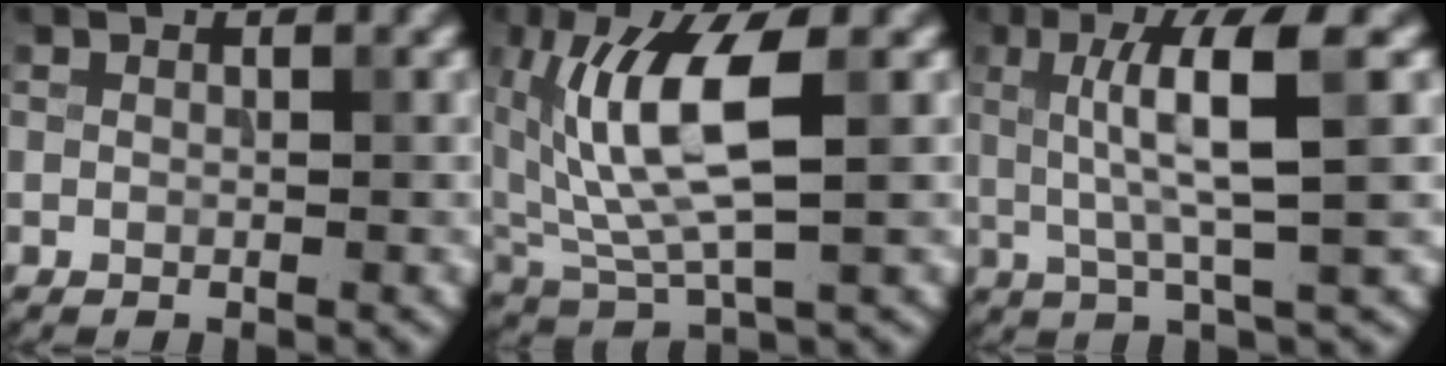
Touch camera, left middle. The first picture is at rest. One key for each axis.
{"total": 8.4, "fx": 1.7, "fy": 3.2, "fz": 7.6, "tx": -0.159, "ty": -0.001, "tz": 0.033}
{"total": 6.4, "fx": 1.2, "fy": 1.0, "fz": 6.2, "tx": -0.113, "ty": 0.008, "tz": 0.021}